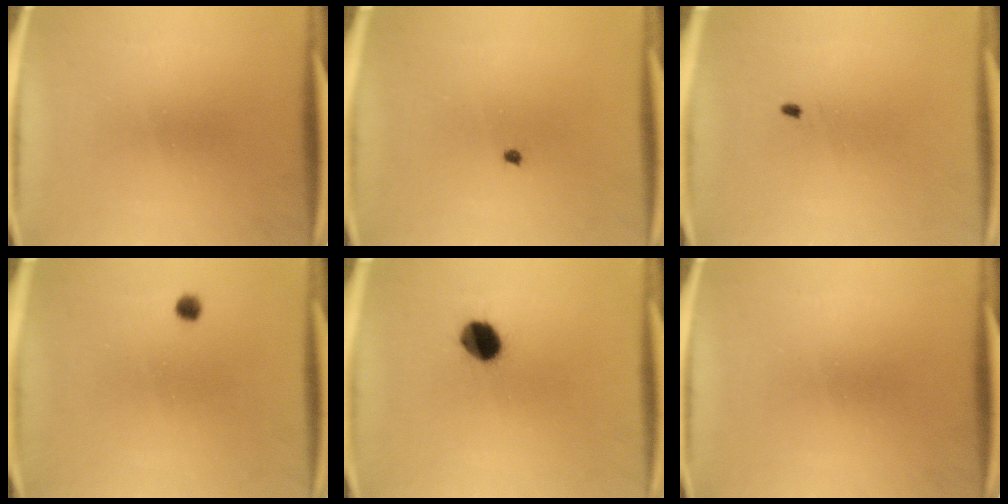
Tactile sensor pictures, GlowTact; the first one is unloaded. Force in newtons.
{"total": 0.5}
{"total": 0.5}
{"total": 1.3}
{"total": 7.5}
{"total": 0.0}